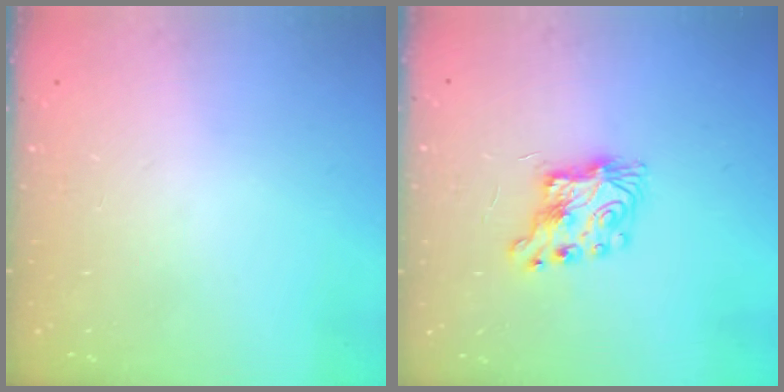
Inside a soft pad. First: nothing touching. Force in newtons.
{"total": 7.3, "press": 7.3, "slide": 0.1}